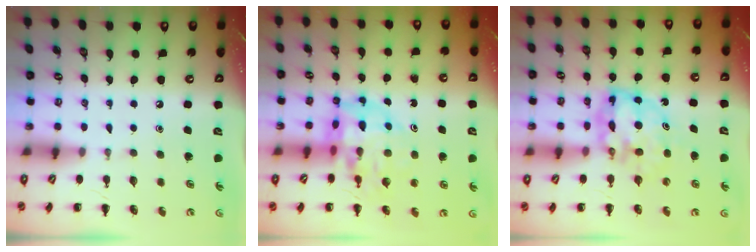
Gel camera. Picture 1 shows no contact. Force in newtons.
{"total": 12.7, "press": 12.3, "slide": 3.3}
{"total": 7.0, "press": 6.8, "slide": 1.8}